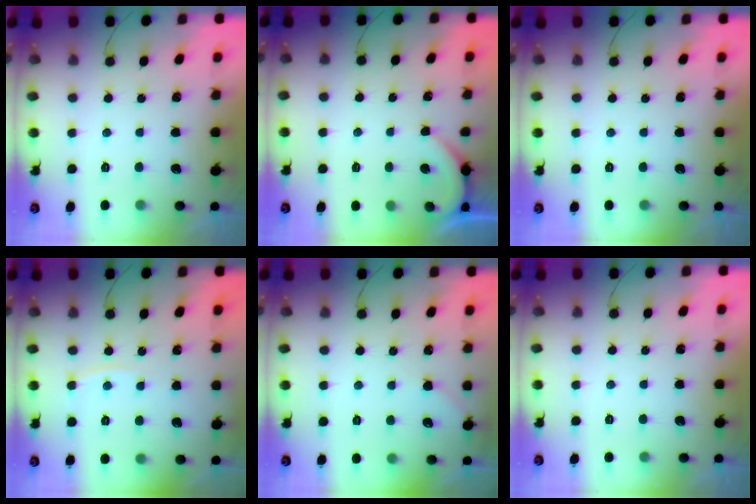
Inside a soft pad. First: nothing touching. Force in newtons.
{"total": 2.9, "press": 2.9, "slide": 0.4}
{"total": 0.0}
{"total": 3.9, "press": 3.9, "slide": 0.6}
{"total": 2.2, "press": 2.1, "slide": 0.3}
{"total": 0.0}